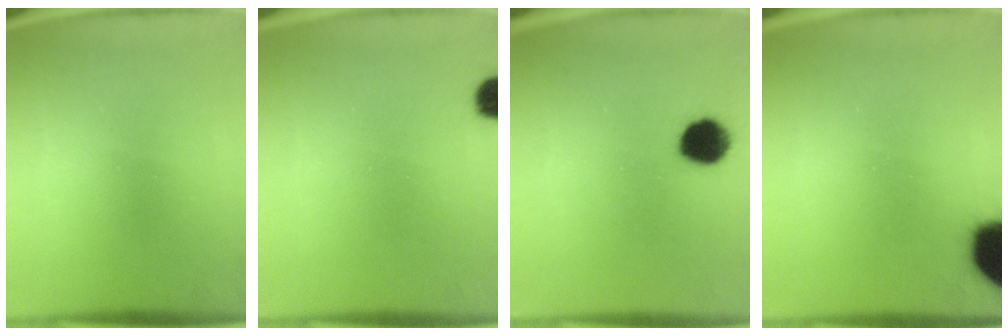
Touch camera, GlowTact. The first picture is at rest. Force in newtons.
{"total": 4.2}
{"total": 8.0}
{"total": 17.3}